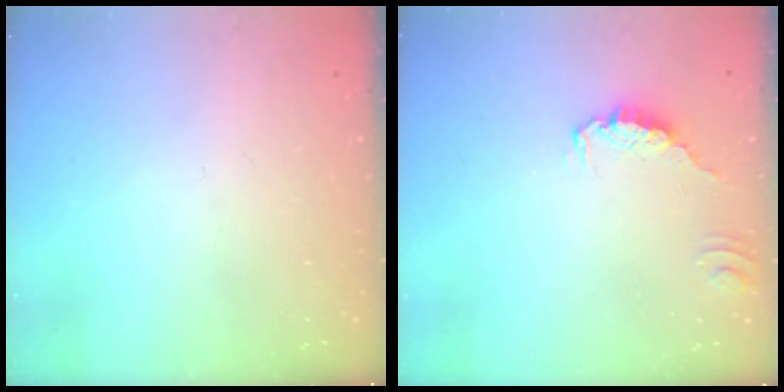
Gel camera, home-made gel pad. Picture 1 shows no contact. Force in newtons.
{"total": 0.5, "press": 0.5, "slide": 0.2}